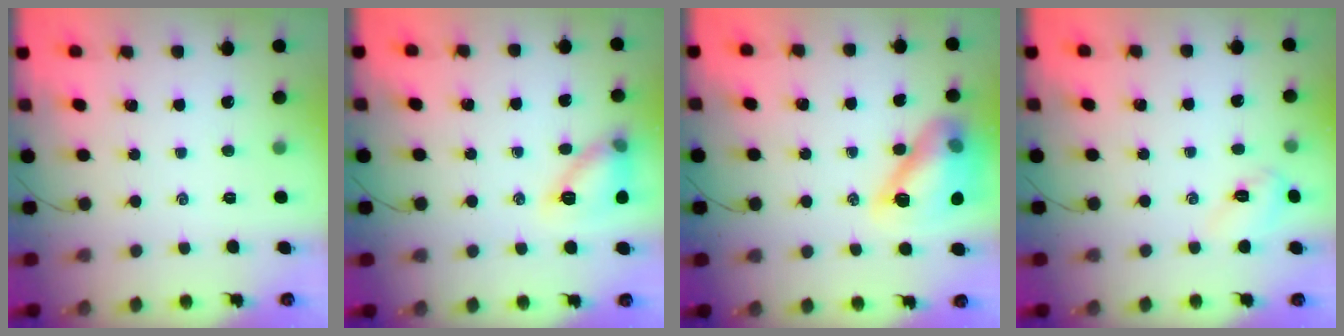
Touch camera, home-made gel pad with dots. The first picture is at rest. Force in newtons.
{"total": 11.9, "press": 11.9, "slide": 0.6}
{"total": 14.2, "press": 13.9, "slide": 3.3}
{"total": 3.7, "press": 3.6, "slide": 0.9}